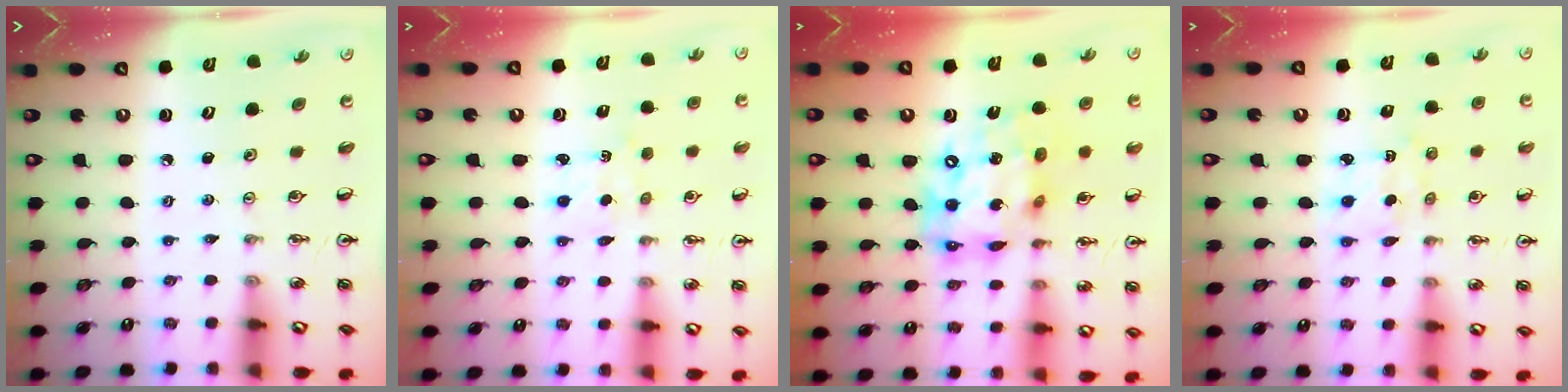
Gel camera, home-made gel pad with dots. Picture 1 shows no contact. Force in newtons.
{"total": 1.7, "press": 1.7, "slide": 0.3}
{"total": 16.4, "press": 16.4, "slide": 0.9}
{"total": 2.0, "press": 1.9, "slide": 0.5}